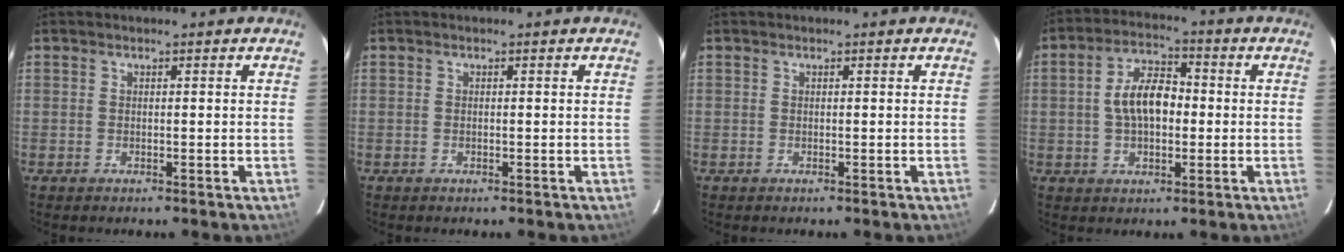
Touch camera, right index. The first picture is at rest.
{"total": 0.0}
{"total": 0.0}
{"total": 8.7, "force": [-0.2, 4.9, 7.2], "torque": [-0.137, 0.019, -0.001]}